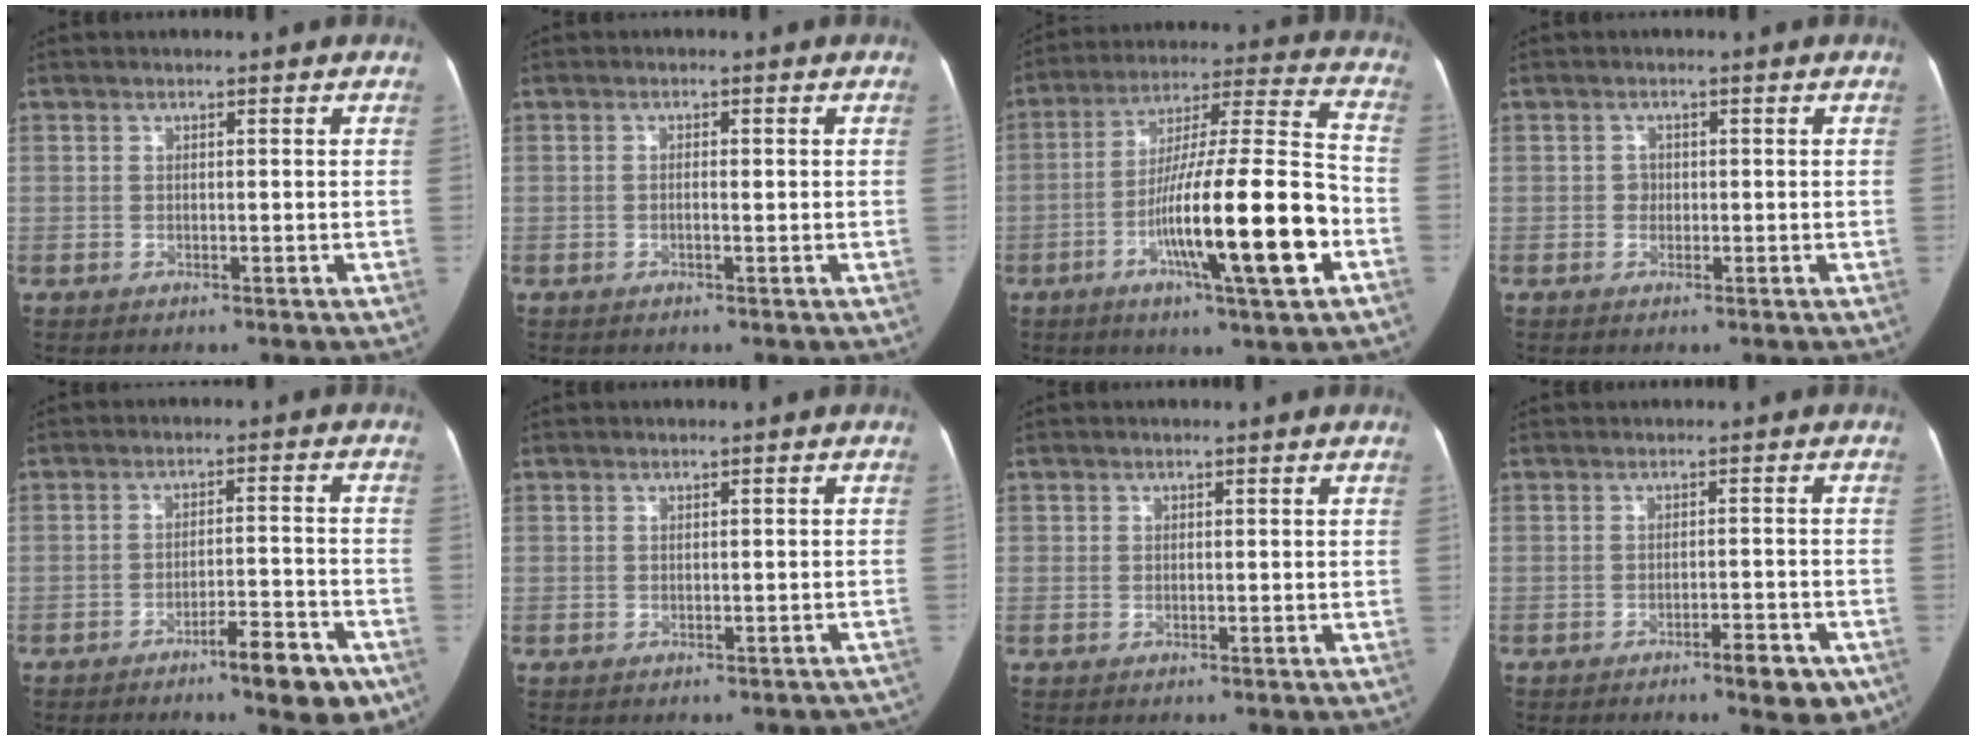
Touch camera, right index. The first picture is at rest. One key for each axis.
{"total": 0.9, "fx": -0.1, "fy": 0.3, "fz": 0.9, "tx": -0.013, "ty": 0.002, "tz": -0.005}
{"total": 19.5, "fx": -6.6, "fy": 1.0, "fz": 18.3, "tx": -0.292, "ty": 0.000, "tz": -0.104}
{"total": 1.2, "fx": -0.1, "fy": 1.1, "fz": 0.4, "tx": -0.006, "ty": 0.004, "tz": -0.002}
{"total": 7.7, "fx": -5.1, "fy": 1.1, "fz": 5.6, "tx": -0.072, "ty": 0.005, "tz": -0.073}
{"total": 3.0, "fx": -2.3, "fy": 2.0, "fz": 0.2, "tx": 0.010, "ty": 0.022, "tz": -0.028}
{"total": 0.5, "fx": 0.0, "fy": 0.5, "fz": -0.2, "tx": 0.012, "ty": 0.001, "tz": -0.003}
{"total": 4.9, "fx": -3.3, "fy": 1.1, "fz": 3.5, "tx": -0.033, "ty": -0.002, "tz": -0.041}